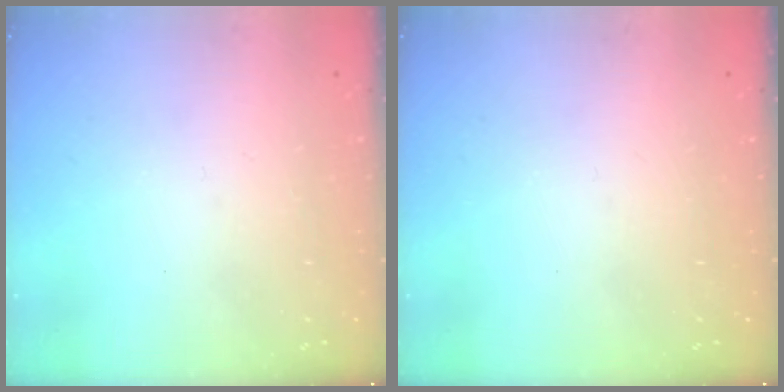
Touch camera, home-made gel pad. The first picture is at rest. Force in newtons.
{"total": 0.0}